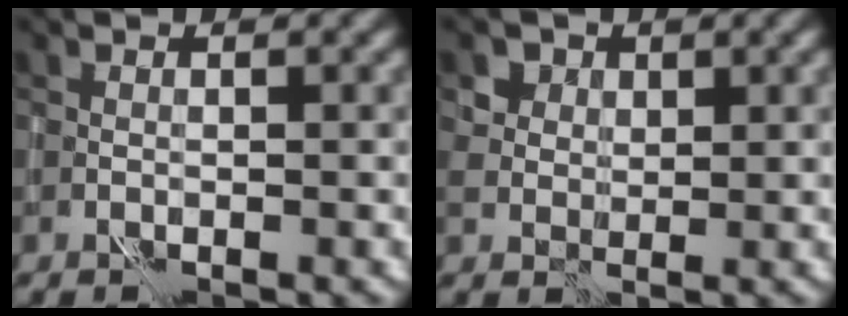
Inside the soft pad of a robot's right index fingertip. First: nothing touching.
{"total": 3.7, "force": [2.0, 2.8, 1.3], "torque": [-0.035, -0.002, 0.040]}